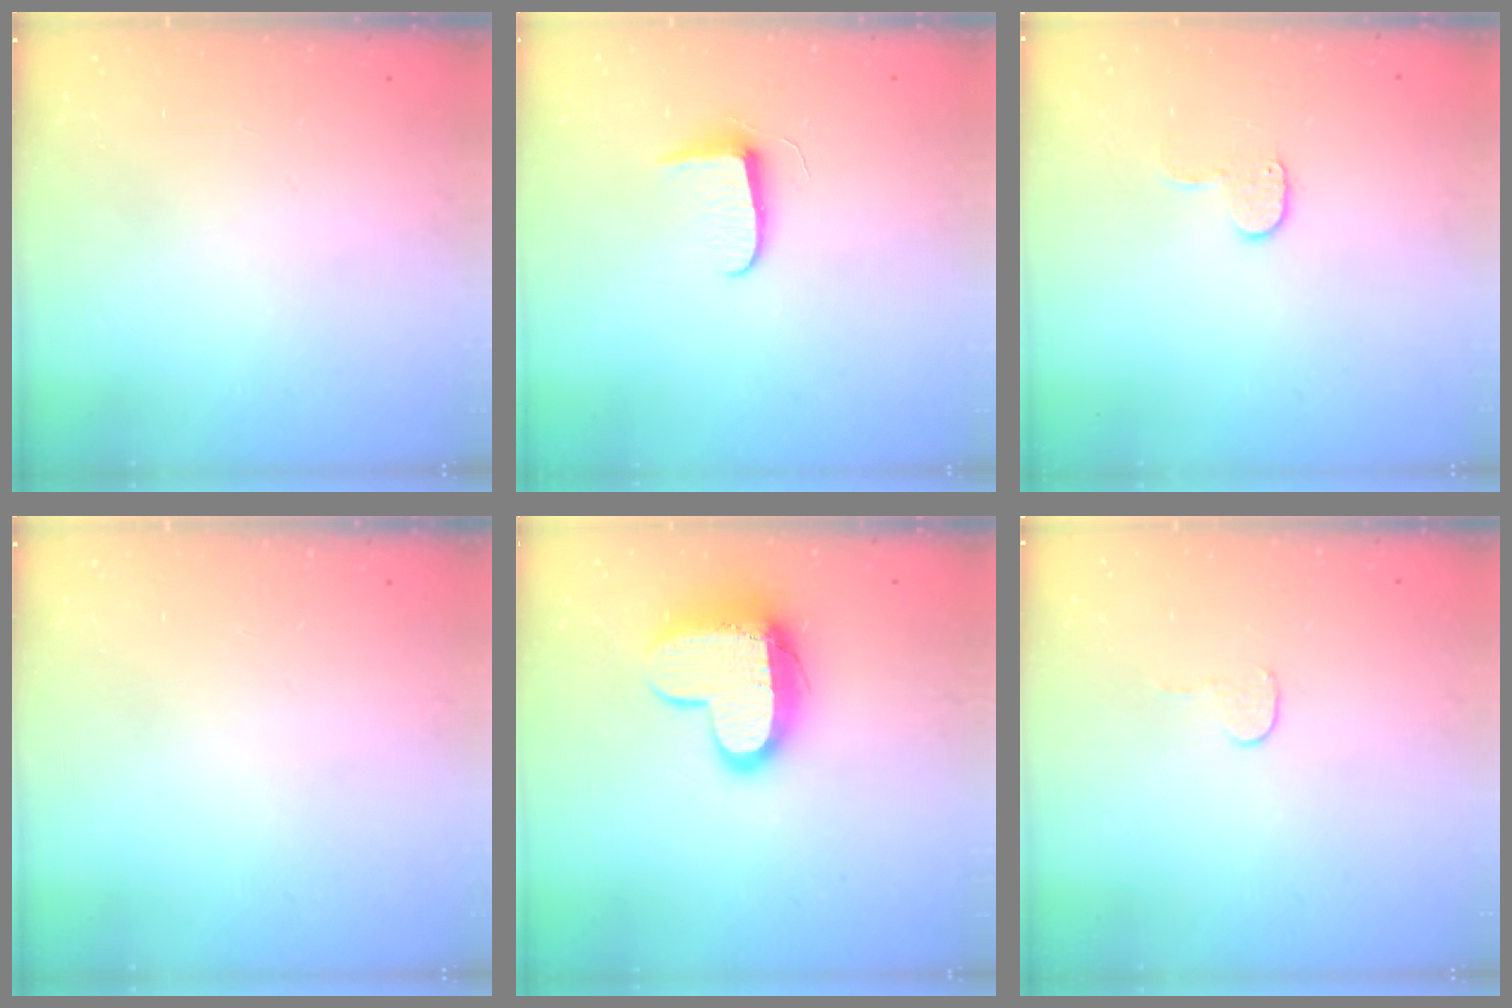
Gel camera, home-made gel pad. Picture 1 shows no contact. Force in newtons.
{"total": 6.2, "press": 6.2, "slide": 0.8}
{"total": 5.5, "press": 5.5, "slide": 0.5}
{"total": 0.0}
{"total": 12.7, "press": 12.7, "slide": 0.9}
{"total": 3.7, "press": 3.7, "slide": 0.3}